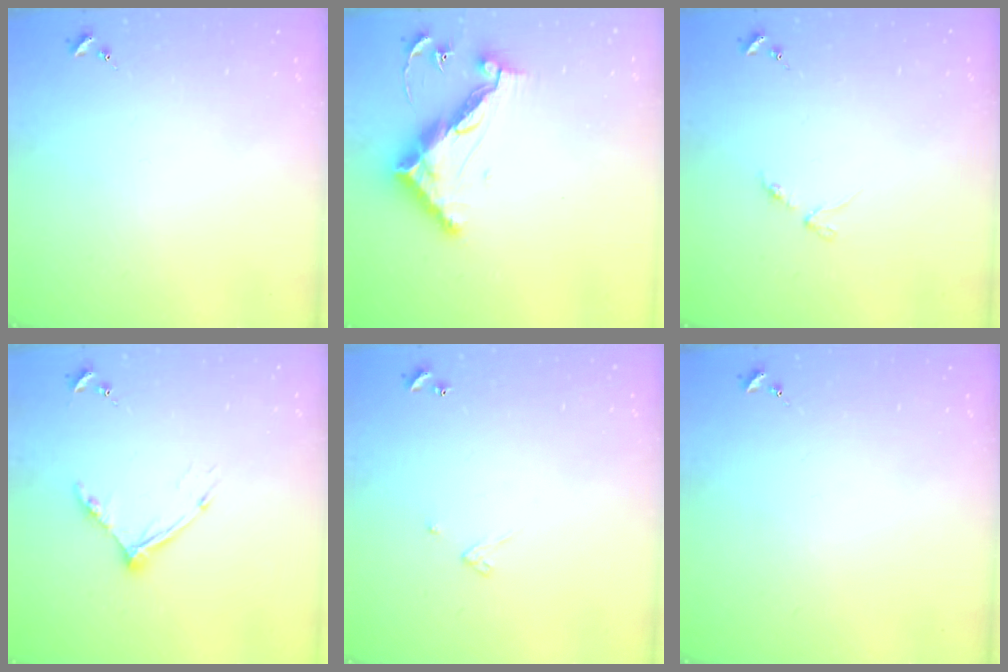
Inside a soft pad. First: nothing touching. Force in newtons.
{"total": 12.8, "press": 12.8, "slide": 0.5}
{"total": 2.9, "press": 2.8, "slide": 0.4}
{"total": 10.5, "press": 10.5, "slide": 1.0}
{"total": 2.4, "press": 2.4, "slide": 0.2}
{"total": 0.0}